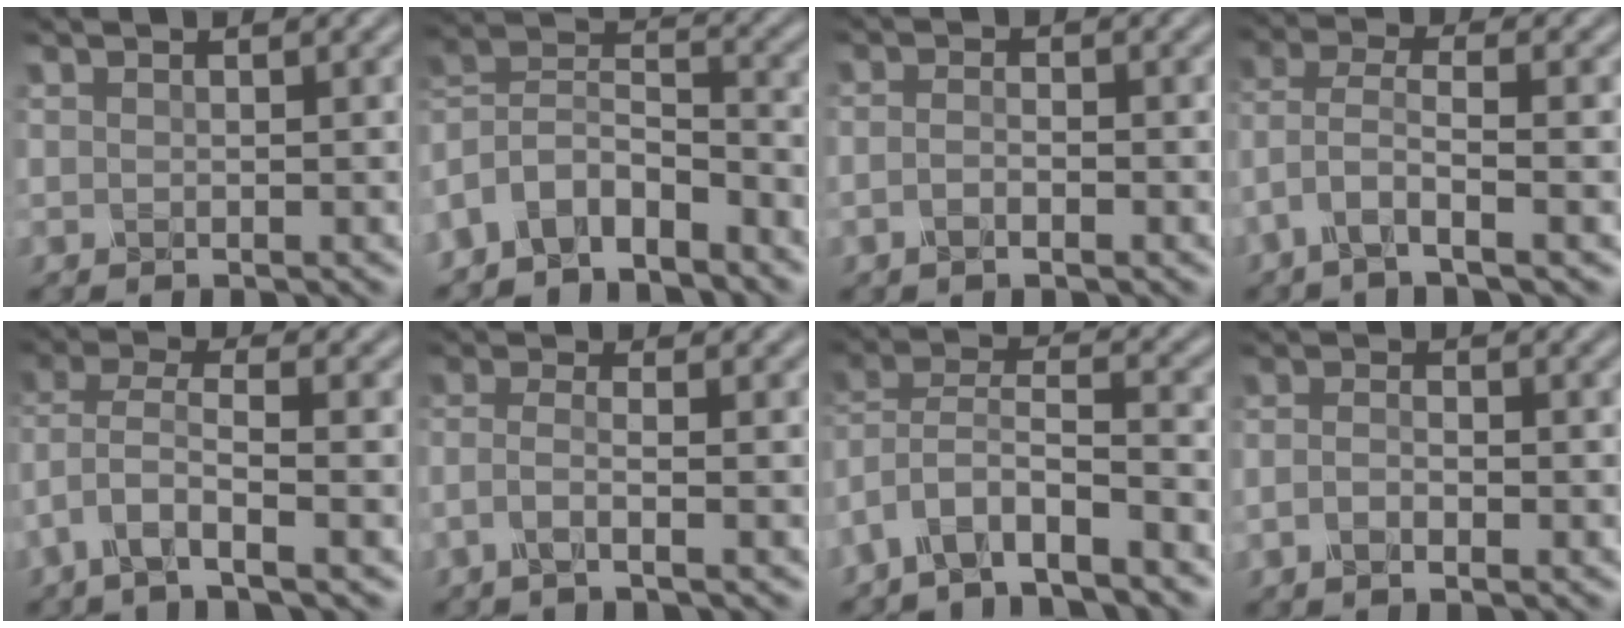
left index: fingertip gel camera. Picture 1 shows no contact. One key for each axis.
{"total": 6.5, "fx": -4.7, "fy": 3.1, "fz": 3.2, "tx": -0.055, "ty": 0.000, "tz": -0.100}
{"total": 1.7, "fx": -0.7, "fy": 0.6, "fz": 1.4, "tx": -0.027, "ty": -0.002, "tz": -0.016}
{"total": 4.2, "fx": -2.1, "fy": 1.1, "fz": 3.5, "tx": -0.077, "ty": 0.004, "tz": -0.051}
{"total": 4.8, "fx": -2.2, "fy": 1.5, "fz": 4.0, "tx": -0.085, "ty": 0.002, "tz": -0.051}
{"total": 2.8, "fx": -1.2, "fy": 0.7, "fz": 2.4, "tx": -0.044, "ty": 0.000, "tz": -0.039}
{"total": 6.4, "fx": -4.8, "fy": 2.0, "fz": 3.8, "tx": -0.069, "ty": 0.005, "tz": -0.095}
{"total": 2.2, "fx": -0.8, "fy": 1.0, "fz": 1.8, "tx": -0.032, "ty": 0.000, "tz": -0.018}